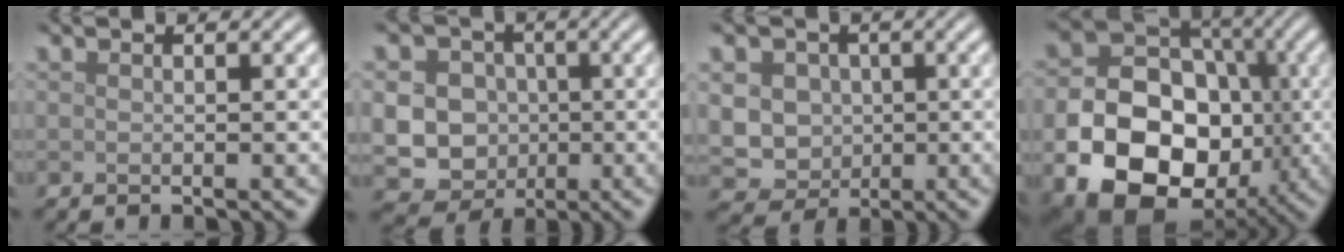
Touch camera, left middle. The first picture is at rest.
{"total": 11.8, "force": [-0.6, 11.0, 4.1], "torque": [-0.092, 0.014, -0.034]}
{"total": 6.3, "force": [0.6, 5.7, 2.5], "torque": [-0.041, 0.018, -0.004]}
{"total": 16.7, "force": [-4.3, 13.2, 9.2], "torque": [-0.138, -0.052, -0.088]}